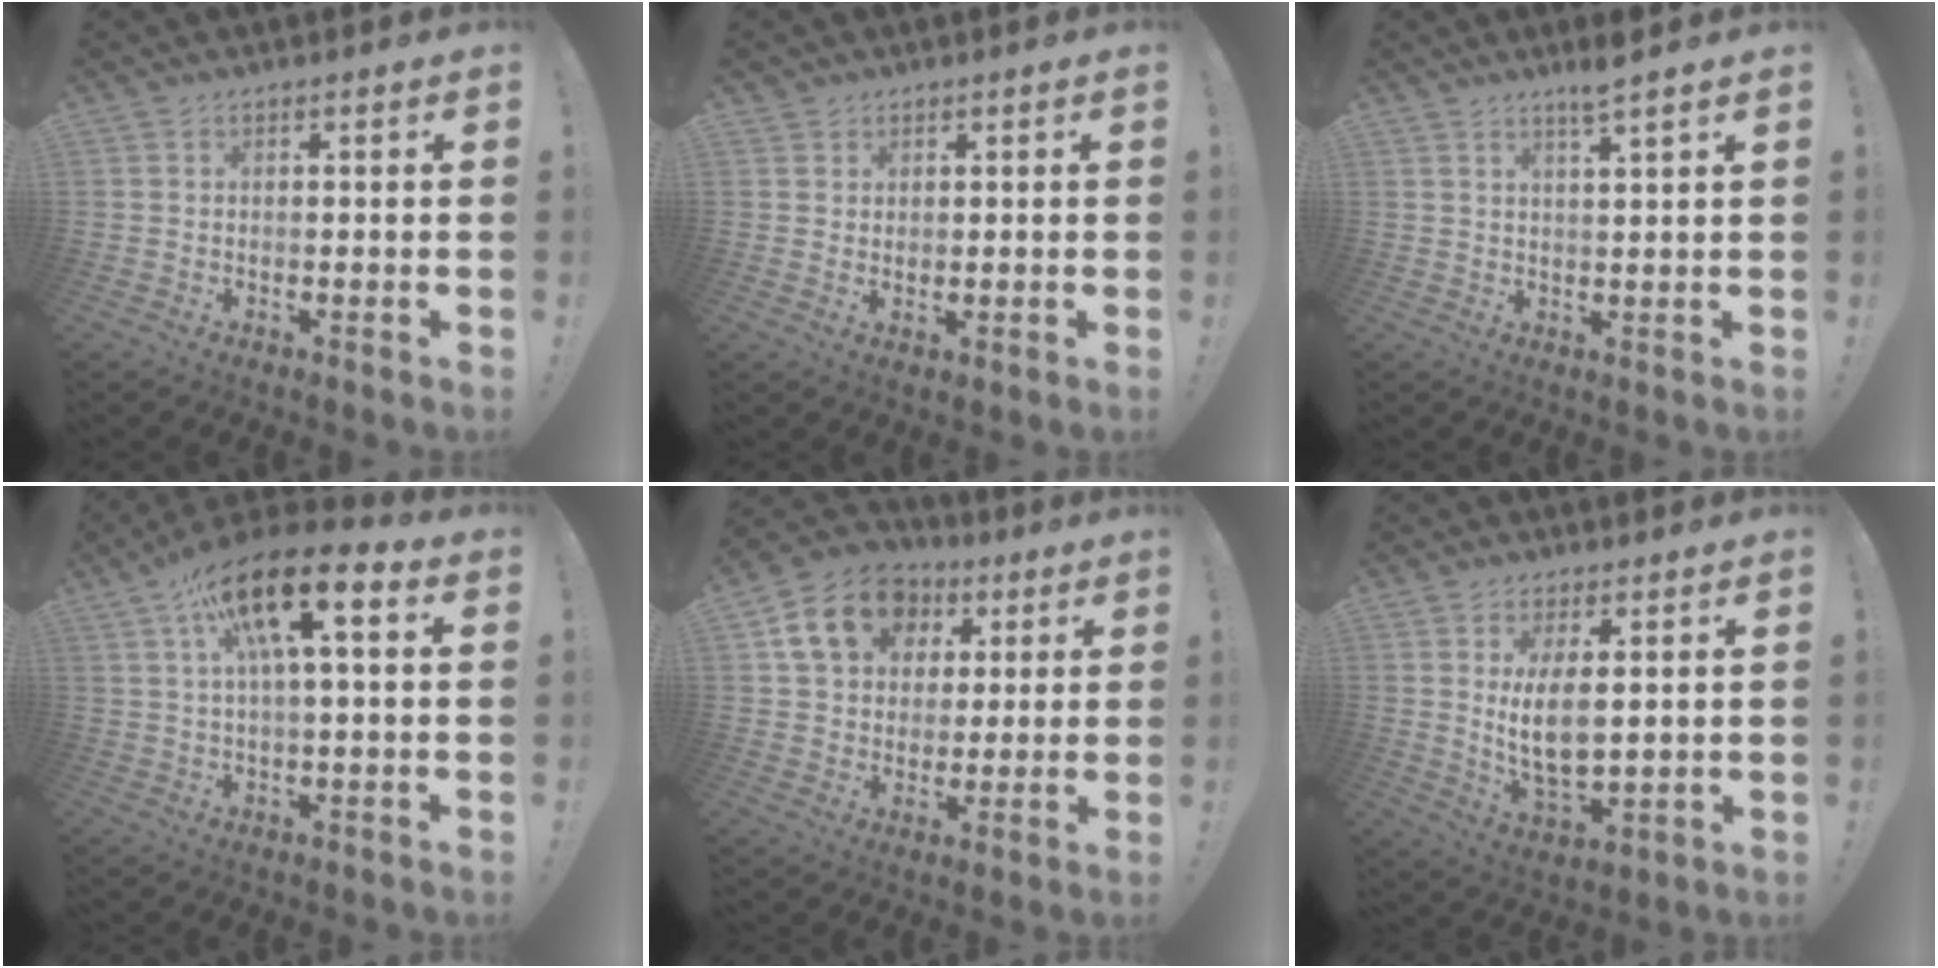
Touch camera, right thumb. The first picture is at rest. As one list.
[{"total": 2.0, "force": [1.4, 1.4, 0.1], "torque": [-0.005, -0.008, 0.027]}, {"total": 4.7, "force": [3.5, -0.6, 3.1], "torque": [-0.043, -0.021, 0.052]}, {"total": 15.6, "force": [5.8, 4.7, 13.7], "torque": [-0.221, -0.019, 0.090]}, {"total": 16.5, "force": [6.6, 12.7, 8.2], "torque": [-0.116, -0.013, 0.130]}, {"total": 9.8, "force": [2.8, 4.3, 8.4], "torque": [-0.167, -0.033, 0.048]}]